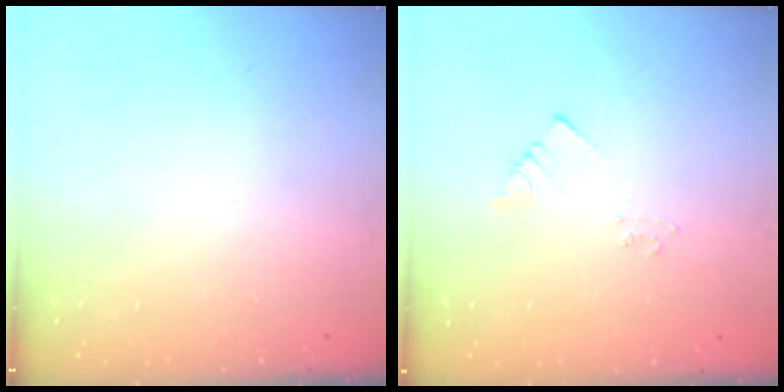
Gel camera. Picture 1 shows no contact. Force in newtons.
{"total": 2.1, "press": 2.1, "slide": 0.3}